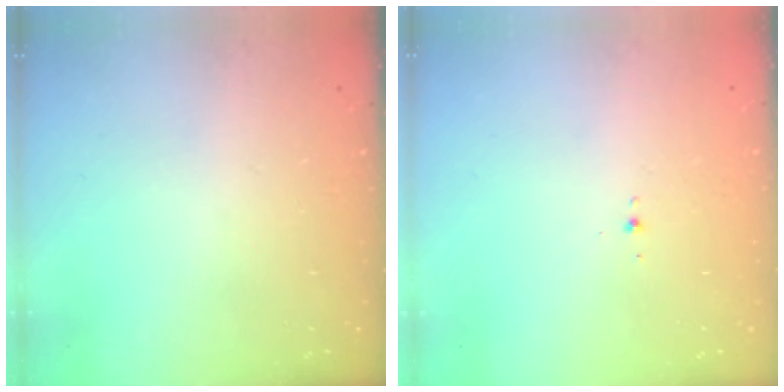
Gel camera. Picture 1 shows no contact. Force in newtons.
{"total": 1.9, "press": 1.8, "slide": 0.7}